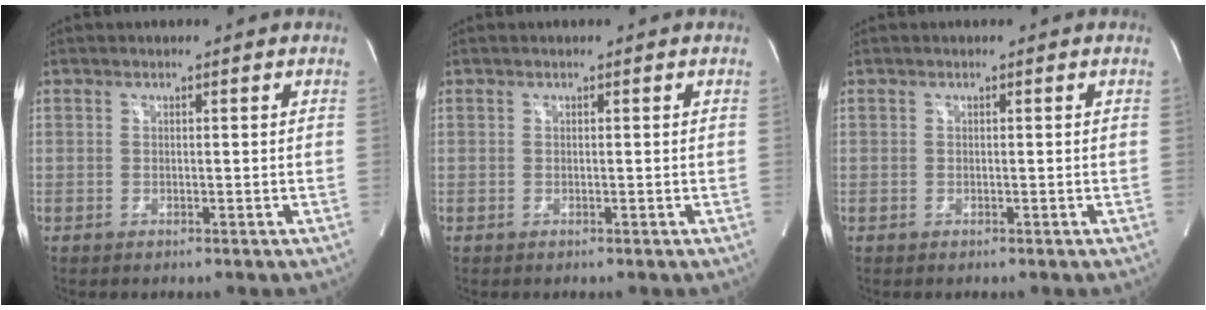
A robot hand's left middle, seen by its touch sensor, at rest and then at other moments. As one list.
[{"total": 0.0}, {"total": 0.0}]